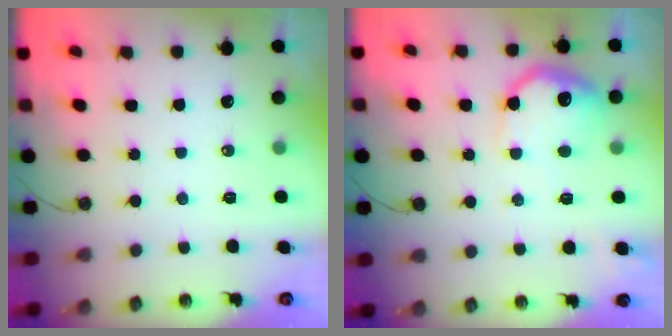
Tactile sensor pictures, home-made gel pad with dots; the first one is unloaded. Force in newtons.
{"total": 13.3, "press": 13.3, "slide": 0.5}